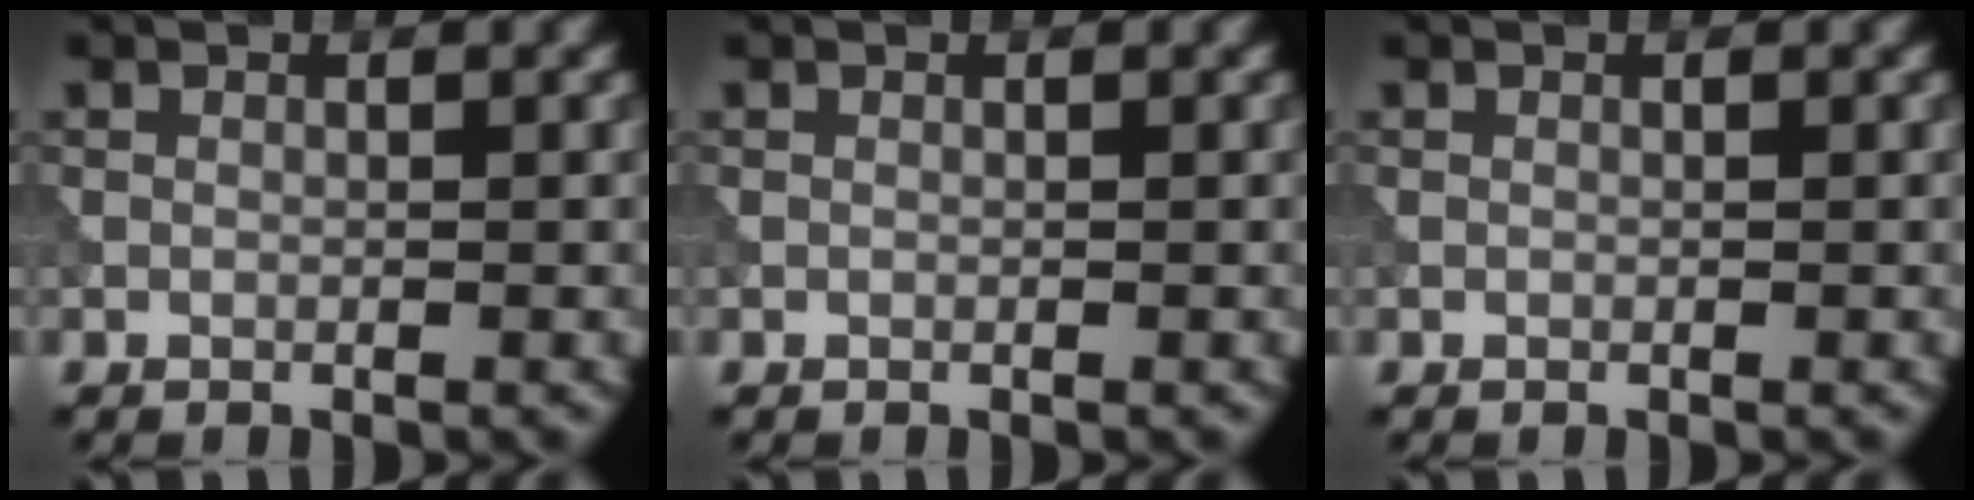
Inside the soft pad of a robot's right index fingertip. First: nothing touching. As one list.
[{"total": 0.0}, {"total": 0.0}]